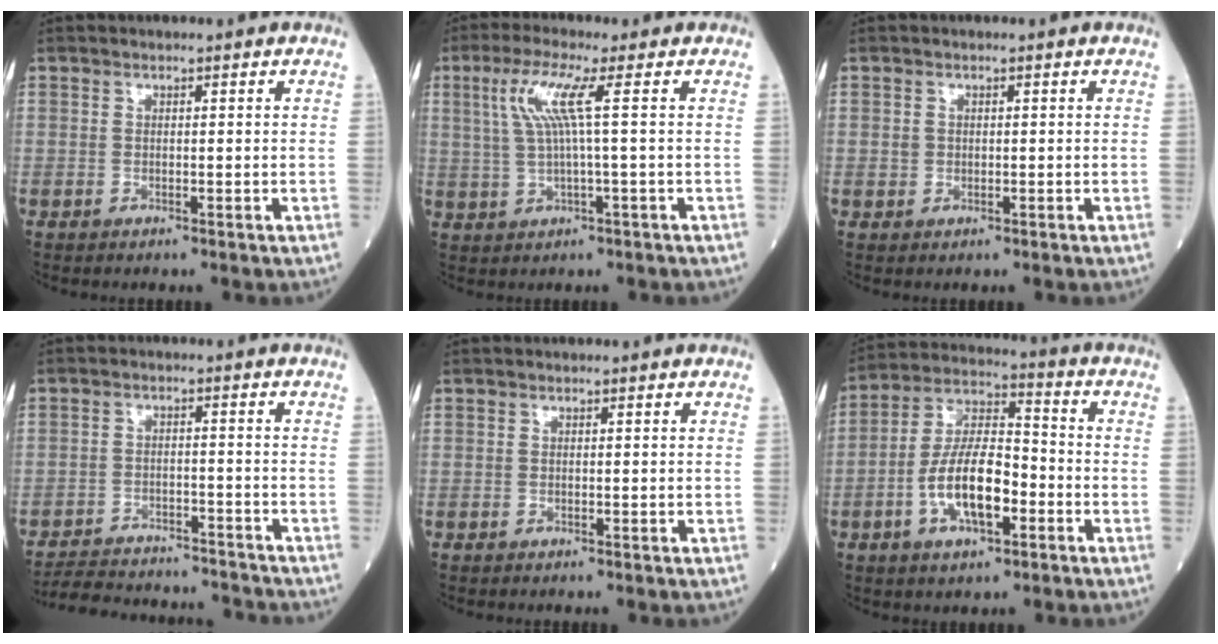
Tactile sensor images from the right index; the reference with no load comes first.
{"total": 6.3, "force": [1.6, -0.7, 6.0], "torque": [-0.131, 0.013, 0.038]}
{"total": 1.2, "force": [0.1, 1.1, 0.5], "torque": [-0.014, 0.004, 0.005]}
{"total": 14.3, "force": [-13.6, 2.8, 3.2], "torque": [-0.061, 0.010, -0.190]}
{"total": 0.0}
{"total": 12.2, "force": [-3.7, 4.4, 10.7], "torque": [-0.214, 0.012, -0.071]}